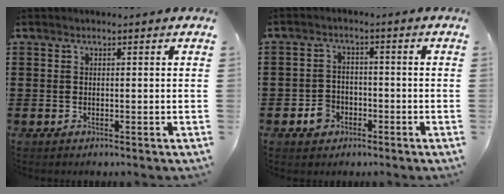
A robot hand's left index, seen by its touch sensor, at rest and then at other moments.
{"total": 3.7, "force": [-2.0, 2.8, 1.3], "torque": [-0.035, 0.004, -0.040]}